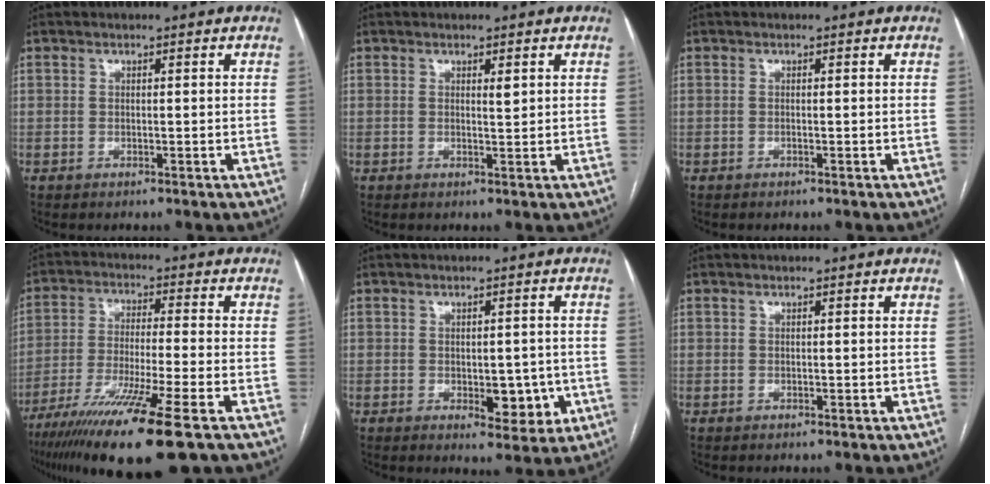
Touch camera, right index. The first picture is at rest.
{"total": 1.1, "force": [0.6, 0.2, 1.0], "torque": [-0.018, -0.004, 0.009]}
{"total": 0.0}
{"total": 16.2, "force": [-10.3, -0.3, 12.6], "torque": [-0.225, -0.047, -0.177]}
{"total": 5.9, "force": [-1.3, 3.0, 4.9], "torque": [-0.053, 0.001, -0.007]}
{"total": 0.0}